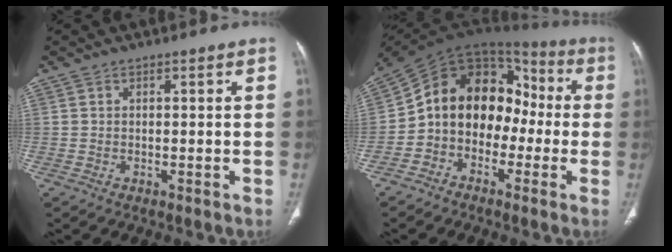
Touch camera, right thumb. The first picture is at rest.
{"total": 15.7, "force": [-2.6, 12.1, 9.7], "torque": [-0.109, 0.080, -0.059]}